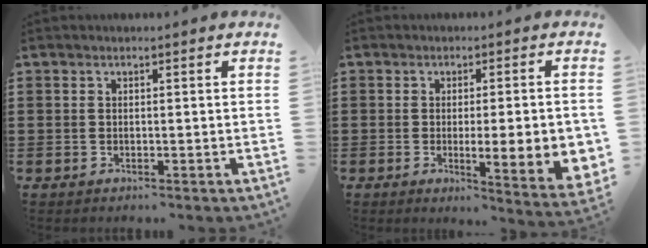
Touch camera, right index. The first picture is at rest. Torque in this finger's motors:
{"motor_torque": [2.14, 0.00, 0.34, 0.14]}